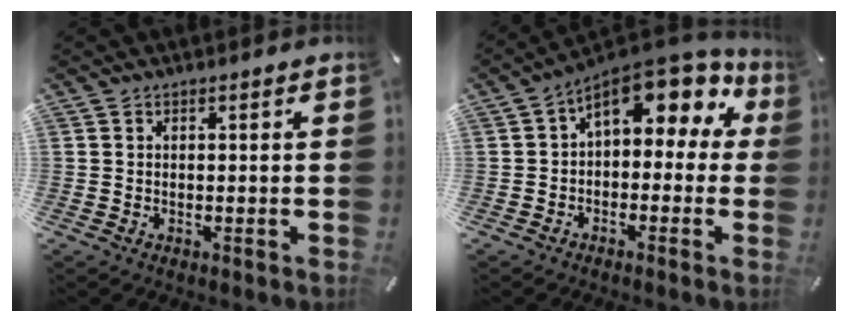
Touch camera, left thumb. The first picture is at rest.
{"total": 10.6, "force": [5.8, 5.3, 7.0], "torque": [-0.104, -0.044, 0.101]}